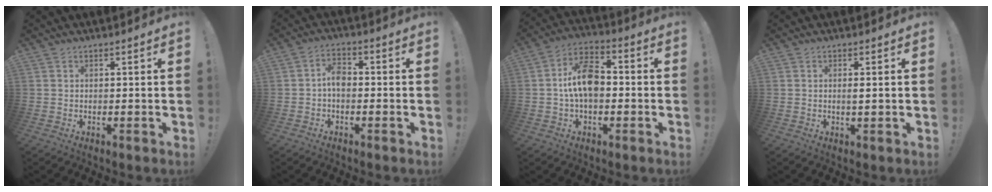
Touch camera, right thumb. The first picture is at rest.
{"total": 5.3, "force": [-0.7, 3.1, 4.2], "torque": [-0.079, 0.010, -0.014]}
{"total": 12.3, "force": [-0.7, 7.4, 9.9], "torque": [-0.169, 0.015, -0.013]}
{"total": 1.6, "force": [0.2, 0.0, 1.6], "torque": [-0.022, -0.007, 0.001]}